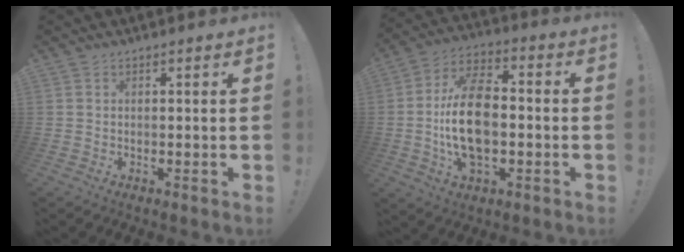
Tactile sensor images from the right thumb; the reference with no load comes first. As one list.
[{"total": 17.5, "force": [-1.9, 10.4, 13.9], "torque": [-0.250, 0.007, -0.034]}]